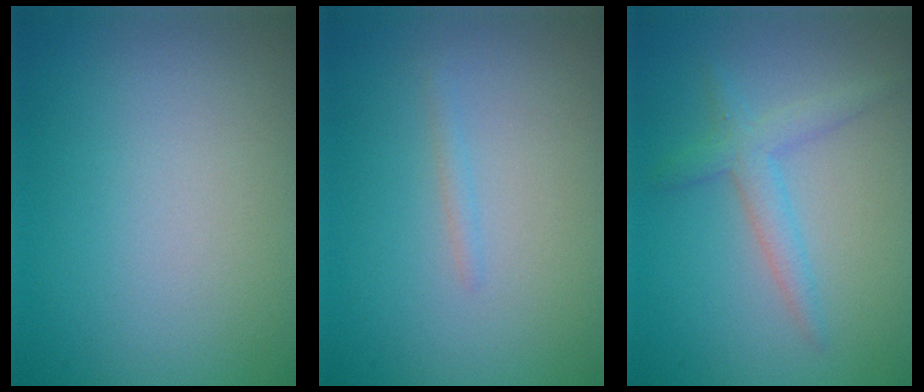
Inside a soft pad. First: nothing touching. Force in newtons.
{"total": 0.7, "press": 0.7, "slide": 0.1}
{"total": 2.4, "press": 2.4, "slide": 0.3}